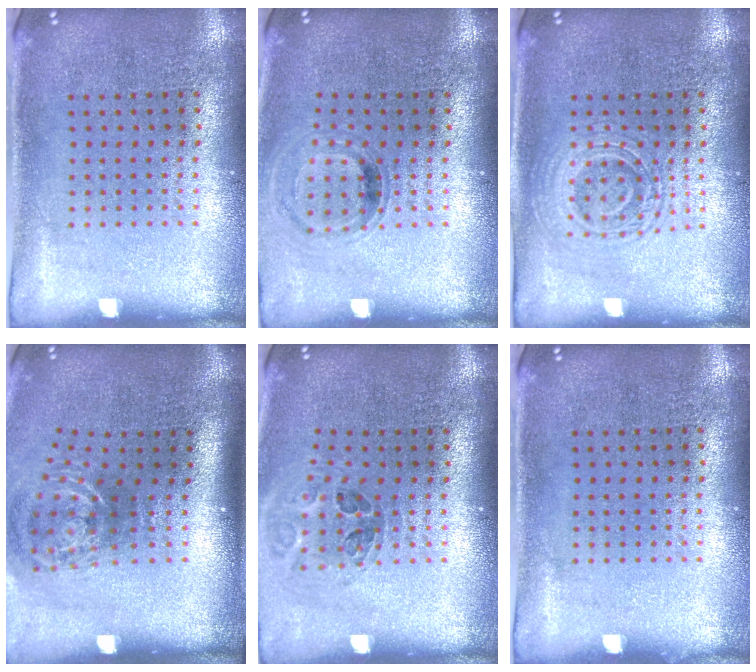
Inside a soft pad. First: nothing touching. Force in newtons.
{"total": 0.8, "press": 0.7, "slide": 0.2}
{"total": 2.9, "press": 2.8, "slide": 0.6}
{"total": 2.0, "press": 1.3, "slide": 1.6}
{"total": 1.0, "press": 1.0, "slide": 0.3}
{"total": 0.0}